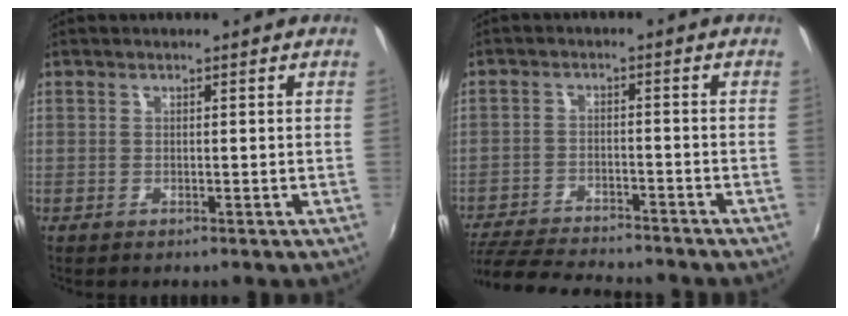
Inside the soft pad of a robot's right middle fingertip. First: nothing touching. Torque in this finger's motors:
{"motor_torque": [0.94, -1.20, 0.11, 0.06]}